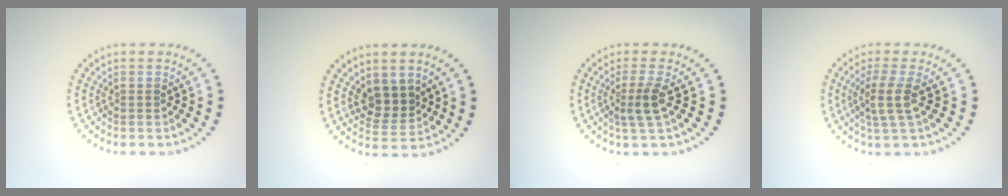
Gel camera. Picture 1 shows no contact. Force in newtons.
{"total": 2.9, "press": 2.6, "slide": 1.3}
{"total": 2.4, "press": 1.8, "slide": 1.5}
{"total": 2.9, "press": 2.3, "slide": 1.8}